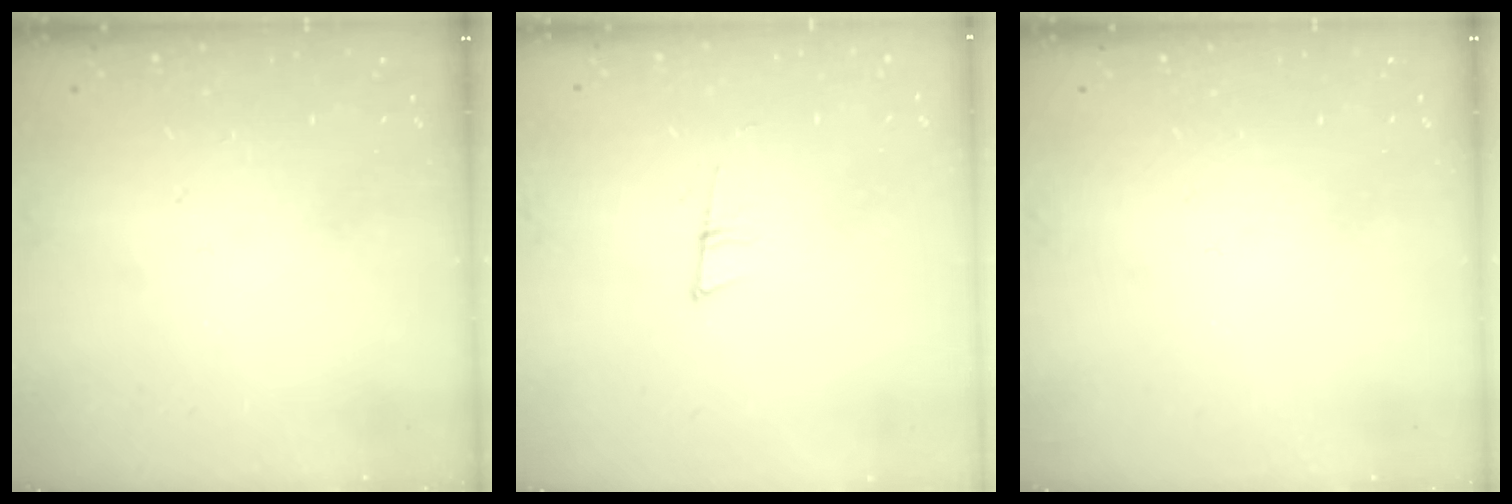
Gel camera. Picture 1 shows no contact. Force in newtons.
{"total": 5.6, "press": 5.0, "slide": 2.6}
{"total": 0.0}